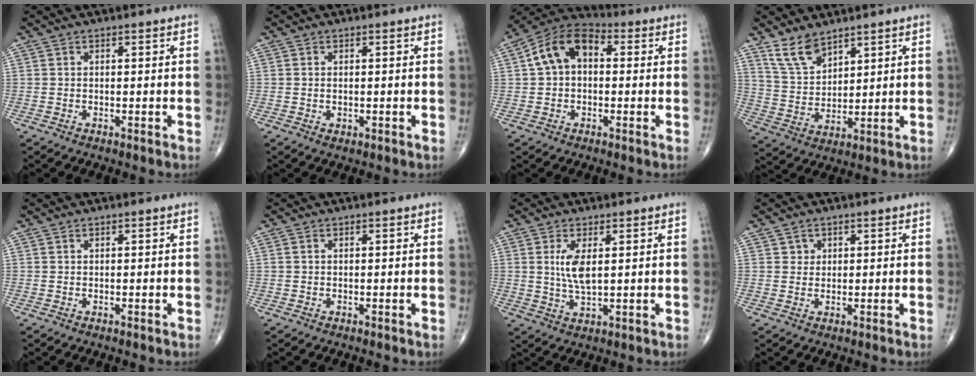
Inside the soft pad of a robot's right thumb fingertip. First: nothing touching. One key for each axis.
{"total": 1.2, "fx": -0.1, "fy": 0.8, "fz": 0.9, "tx": -0.018, "ty": -0.004, "tz": 0.000}
{"total": 10.8, "fx": 1.5, "fy": 7.3, "fz": 7.8, "tx": -0.130, "ty": 0.033, "tz": 0.011}
{"total": 7.7, "fx": 5.9, "fy": 3.5, "fz": 3.6, "tx": -0.056, "ty": -0.033, "tz": 0.127}
{"total": 0.0}
{"total": 0.0}
{"total": 5.5, "fx": 1.3, "fy": 2.0, "fz": 4.9, "tx": -0.103, "ty": -0.013, "tz": 0.033}
{"total": 1.8, "fx": 0.9, "fy": 1.5, "fz": 0.3, "tx": 0.010, "ty": -0.004, "tz": 0.011}